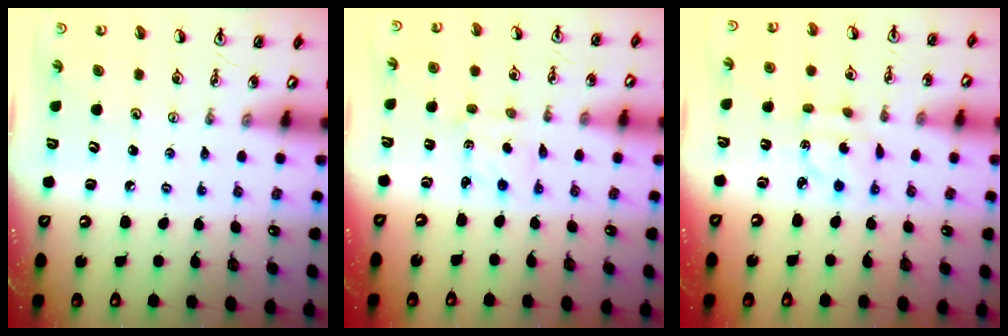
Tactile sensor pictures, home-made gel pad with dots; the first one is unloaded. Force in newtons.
{"total": 1.5, "press": 1.3, "slide": 0.7}
{"total": 3.4, "press": 3.4, "slide": 0.8}